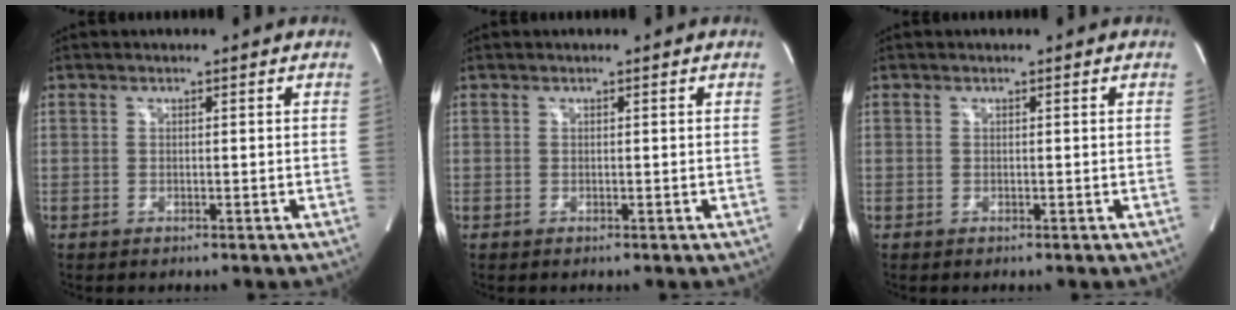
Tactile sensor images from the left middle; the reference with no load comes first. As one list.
[{"total": 0.0}, {"total": 0.0}]